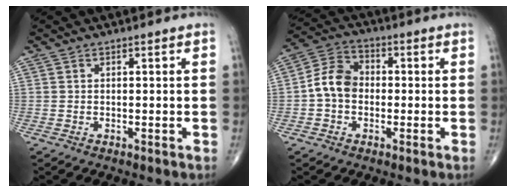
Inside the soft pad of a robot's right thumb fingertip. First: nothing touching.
{"total": 7.6, "force": [-0.9, 5.9, 4.8], "torque": [-0.077, 0.028, -0.031]}